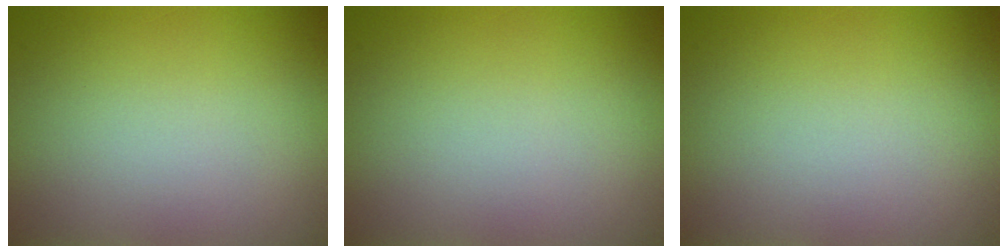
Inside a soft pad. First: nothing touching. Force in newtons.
{"total": 0.0}
{"total": 0.0}